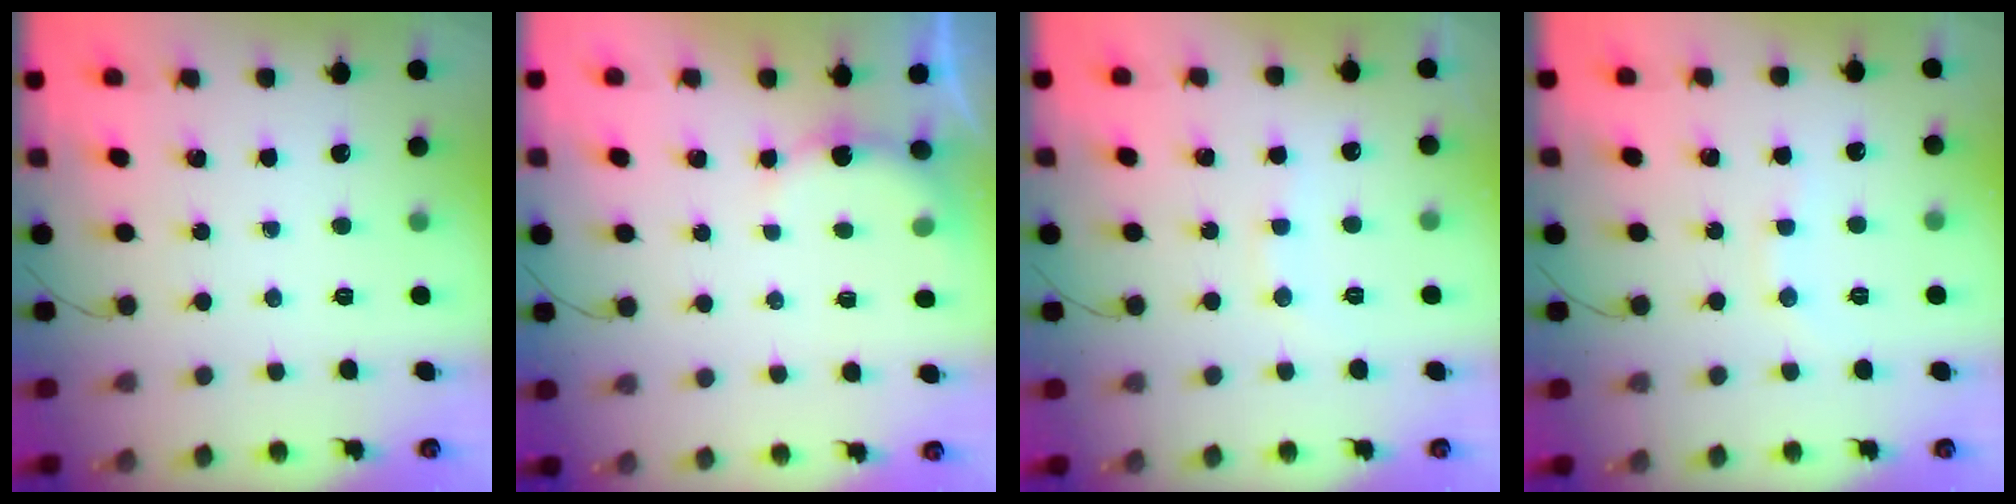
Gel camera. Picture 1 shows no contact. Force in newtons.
{"total": 5.6, "press": 5.5, "slide": 1.1}
{"total": 7.0, "press": 6.9, "slide": 1.4}
{"total": 6.5, "press": 6.4, "slide": 1.3}